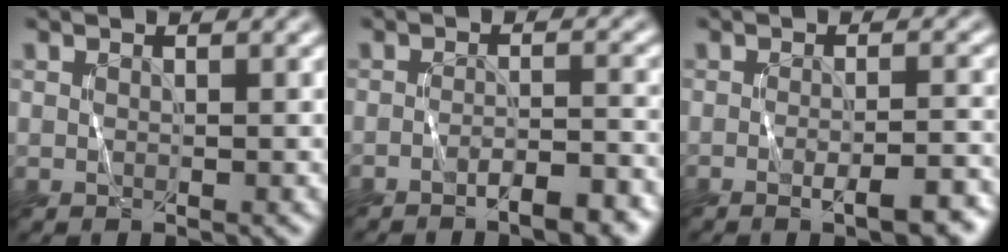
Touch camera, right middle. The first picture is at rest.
{"total": 4.0, "force": [-2.8, 0.9, 2.8], "torque": [-0.032, 0.003, -0.039]}
{"total": 3.6, "force": [-1.8, 0.8, 3.0], "torque": [-0.040, -0.004, -0.023]}